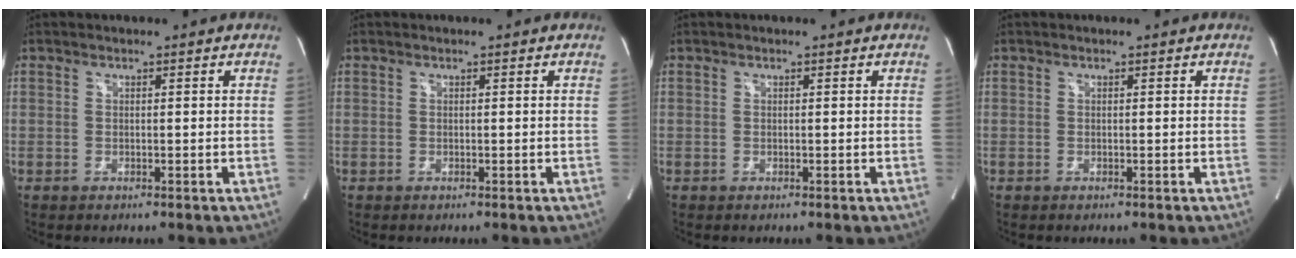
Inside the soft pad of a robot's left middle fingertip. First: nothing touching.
{"total": 0.0}
{"total": 0.0}
{"total": 0.0}